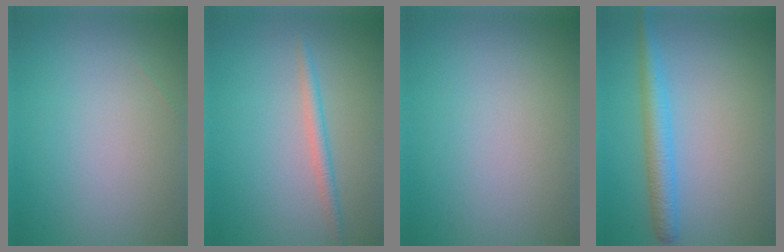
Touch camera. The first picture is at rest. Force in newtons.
{"total": 1.7, "press": 1.7, "slide": 0.0}
{"total": 0.0}
{"total": 3.2, "press": 3.2, "slide": 0.1}